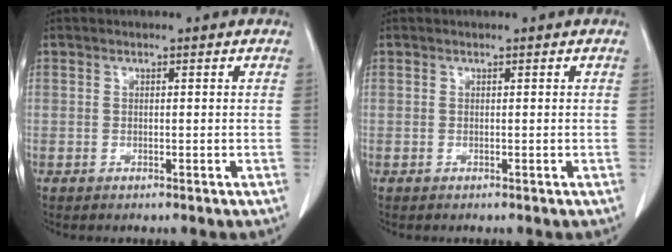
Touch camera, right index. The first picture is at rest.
{"total": 0.0}